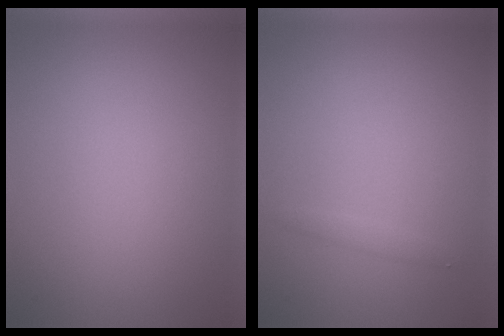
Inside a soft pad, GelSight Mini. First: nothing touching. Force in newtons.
{"total": 0.7, "press": 0.7, "slide": 0.0}